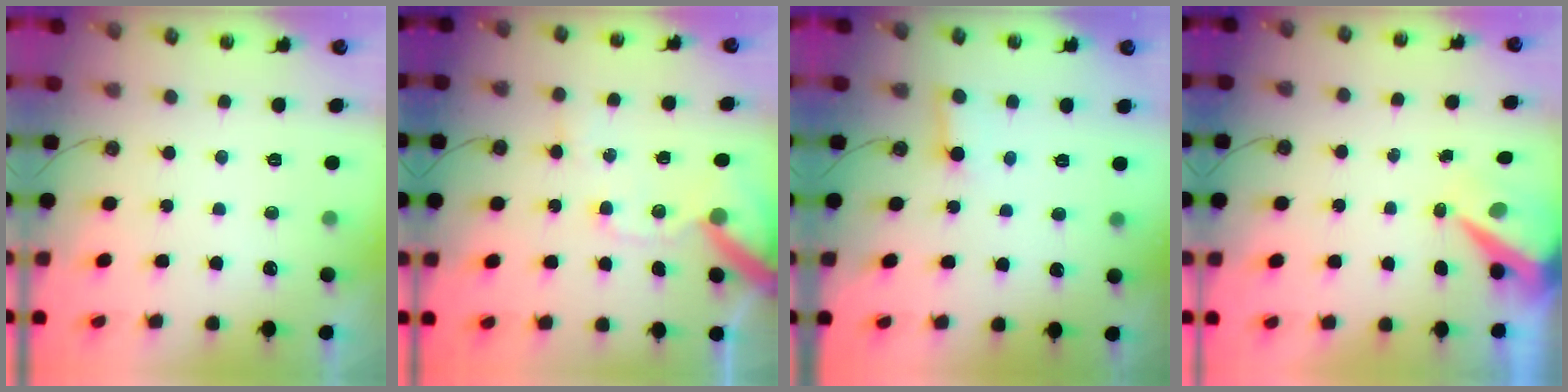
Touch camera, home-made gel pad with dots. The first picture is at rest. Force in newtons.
{"total": 11.8, "press": 11.7, "slide": 1.6}
{"total": 2.7, "press": 2.7, "slide": 0.0}
{"total": 8.7, "press": 8.6, "slide": 1.0}